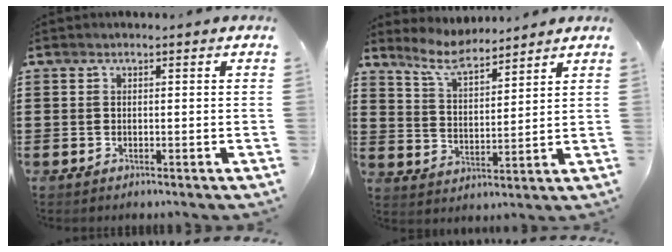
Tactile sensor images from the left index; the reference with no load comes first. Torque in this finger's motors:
{"motor_torque": [0.90, 0.96, 0.08, 0.02]}